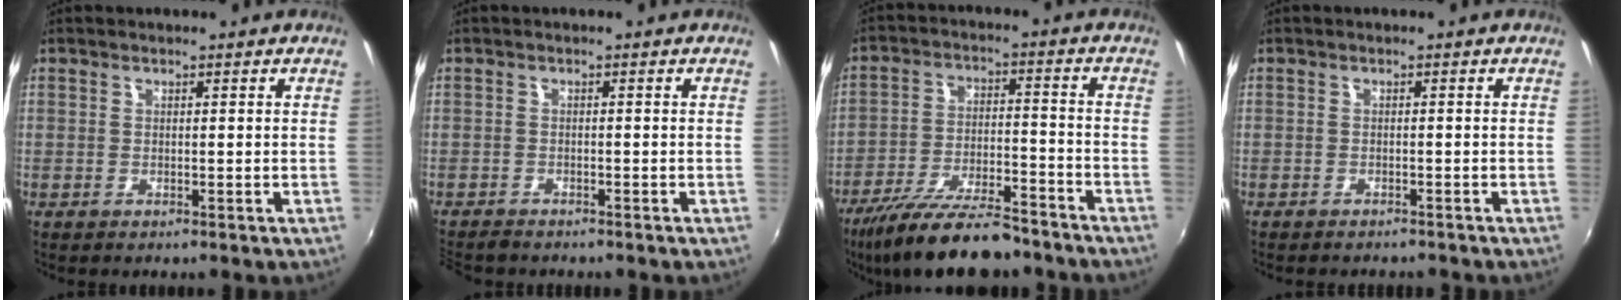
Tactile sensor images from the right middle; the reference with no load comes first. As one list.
[{"total": 3.6, "force": [-3.4, 1.0, 0.9], "torque": [-0.034, -0.018, -0.064]}, {"total": 17.2, "force": [-14.2, 4.1, 8.8], "torque": [-0.175, -0.024, -0.228]}, {"total": 2.8, "force": [-2.6, 0.7, 0.8], "torque": [-0.024, -0.011, -0.038]}]